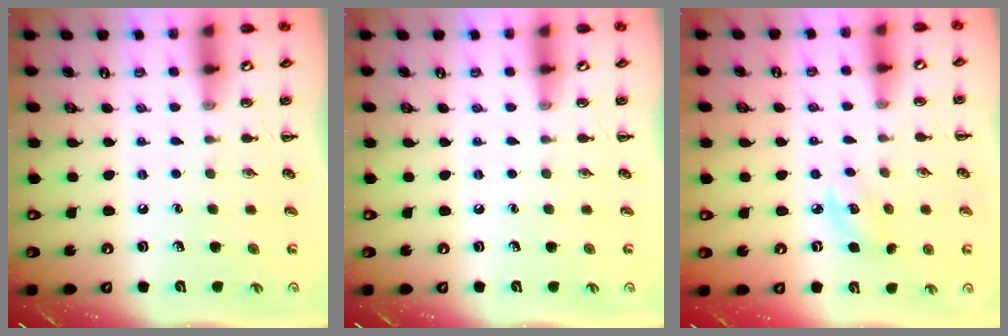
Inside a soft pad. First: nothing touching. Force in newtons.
{"total": 0.0}
{"total": 5.5, "press": 5.4, "slide": 1.0}